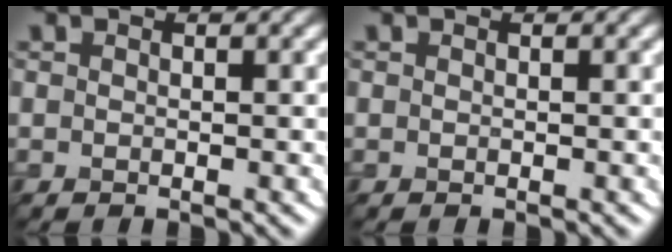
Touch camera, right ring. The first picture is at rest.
{"total": 0.0}